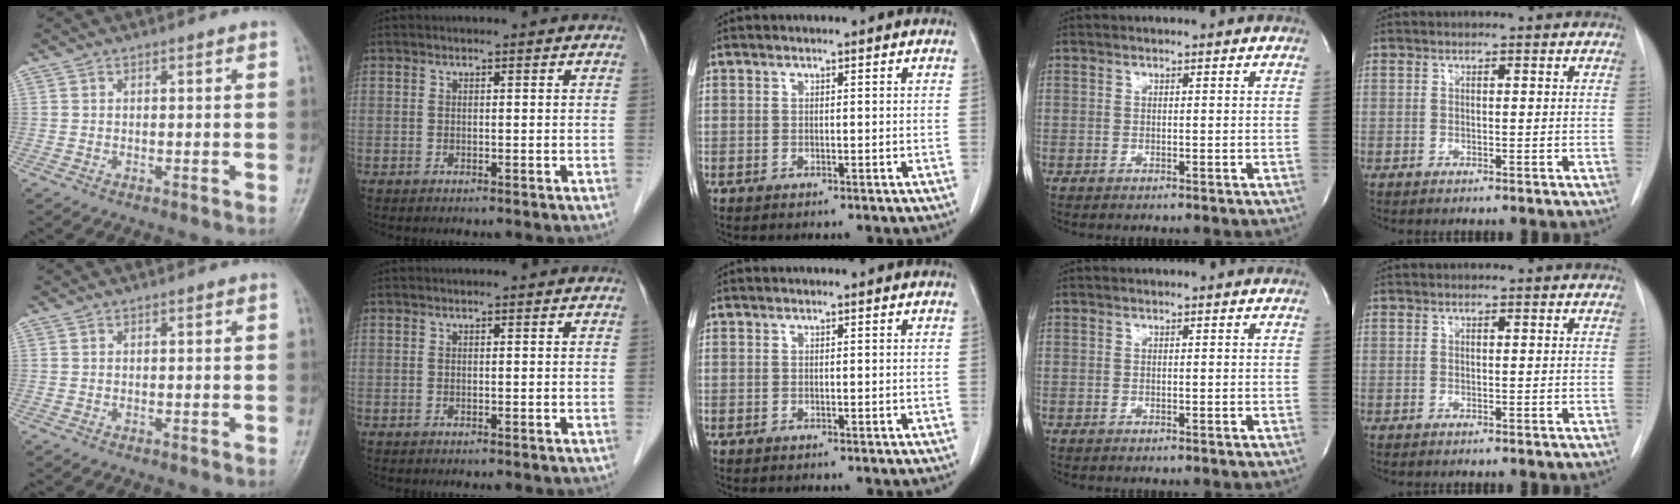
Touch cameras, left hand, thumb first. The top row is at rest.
{}